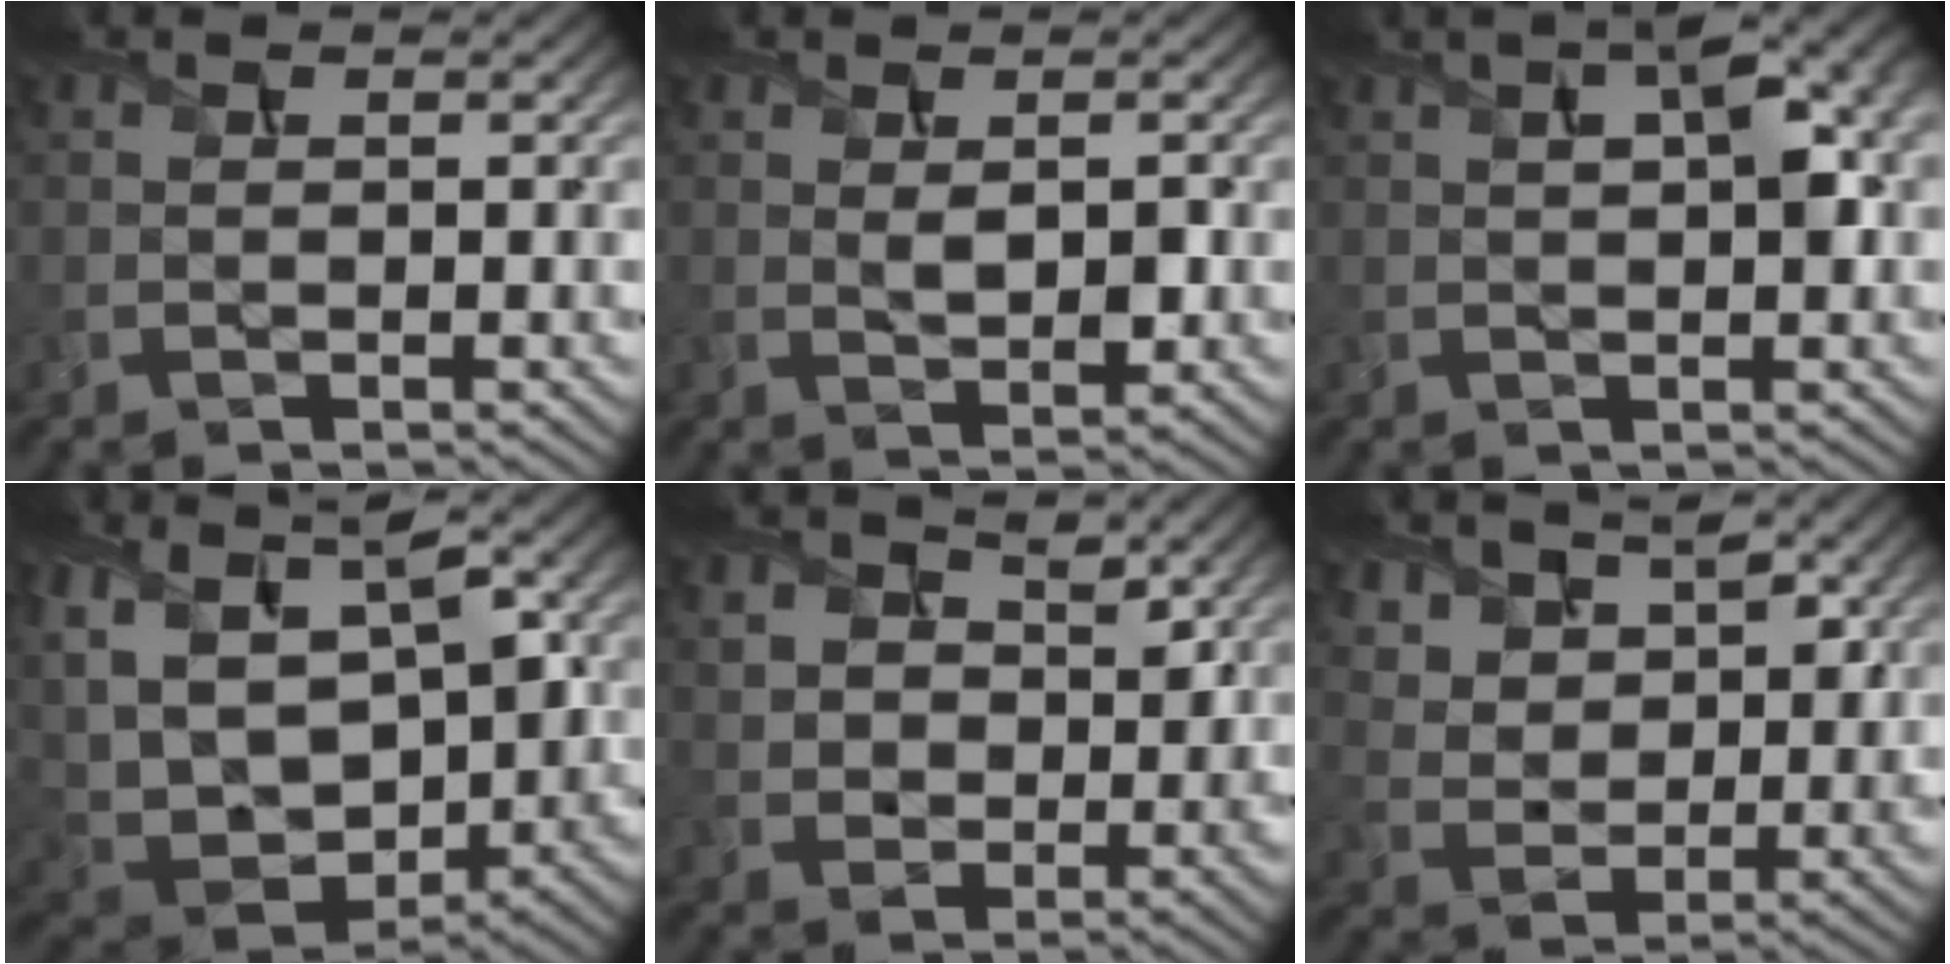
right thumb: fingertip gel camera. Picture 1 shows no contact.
{"total": 2.4, "force": [0.4, 1.3, 1.9], "torque": [-0.038, -0.006, 0.012]}
{"total": 6.0, "force": [1.7, 2.1, 5.3], "torque": [-0.086, 0.014, 0.025]}
{"total": 16.3, "force": [3.3, 11.1, 11.5], "torque": [-0.269, 0.014, 0.087]}
{"total": 5.8, "force": [2.5, 4.5, 2.5], "torque": [-0.082, -0.010, 0.042]}
{"total": 8.0, "force": [5.3, 5.0, 3.4], "torque": [-0.106, -0.027, 0.116]}